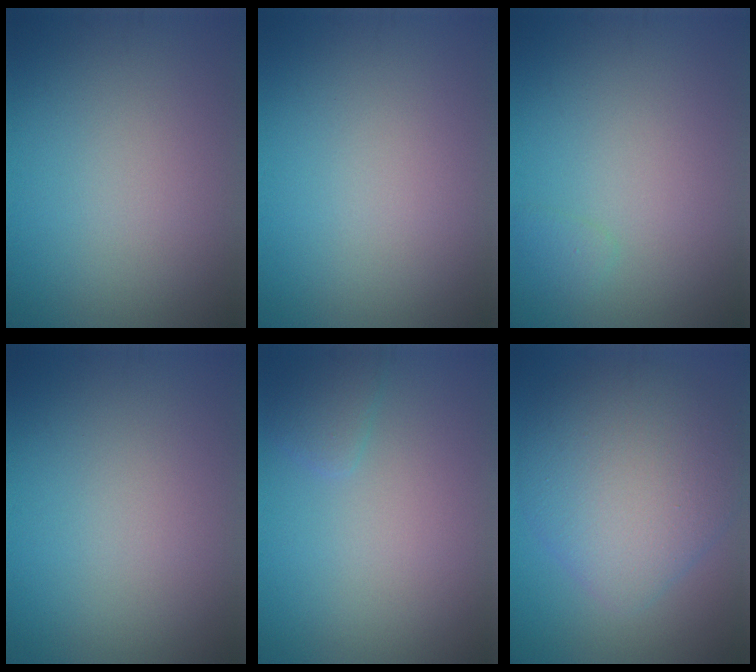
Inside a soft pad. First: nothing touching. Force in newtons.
{"total": 0.0}
{"total": 0.8, "press": 0.8, "slide": 0.0}
{"total": 0.0}
{"total": 1.2, "press": 1.2, "slide": 0.1}
{"total": 7.6, "press": 7.6, "slide": 0.2}